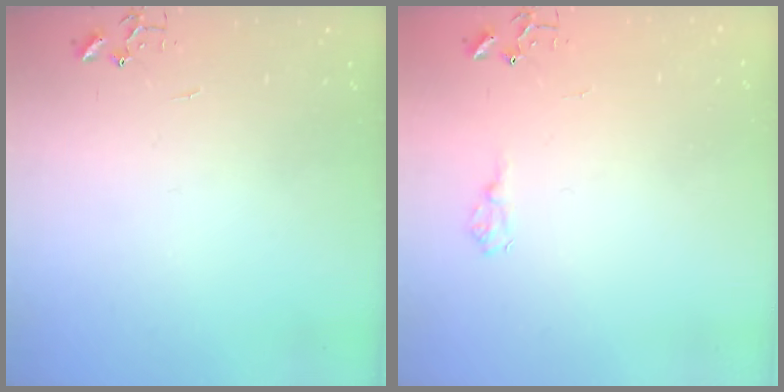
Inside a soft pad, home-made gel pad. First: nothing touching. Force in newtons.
{"total": 6.8, "press": 6.8, "slide": 0.9}